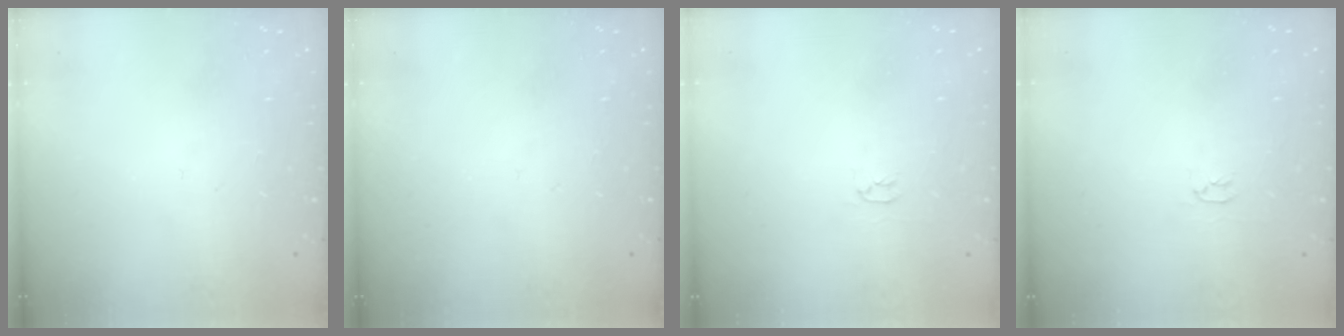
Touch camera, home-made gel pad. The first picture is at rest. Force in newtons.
{"total": 0.0}
{"total": 2.0, "press": 2.0, "slide": 0.3}
{"total": 2.0, "press": 2.0, "slide": 0.3}